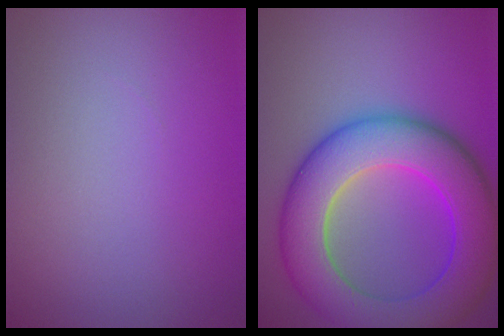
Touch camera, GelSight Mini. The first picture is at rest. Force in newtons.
{"total": 10.6, "press": 10.6, "slide": 0.2}